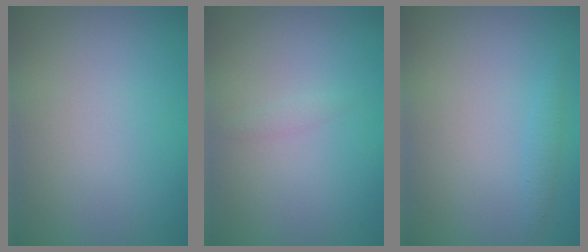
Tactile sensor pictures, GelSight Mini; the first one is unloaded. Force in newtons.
{"total": 0.6, "press": 0.6, "slide": 0.0}
{"total": 0.9, "press": 0.9, "slide": 0.0}